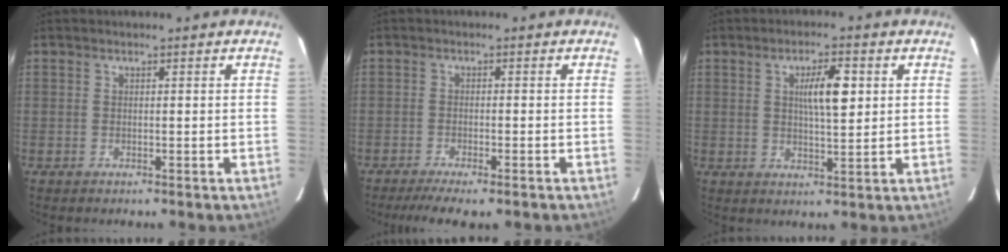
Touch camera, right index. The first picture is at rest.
{"total": 7.5, "force": [-6.1, 1.4, 4.2], "torque": [-0.057, -0.011, -0.092]}
{"total": 5.7, "force": [1.3, 1.0, 5.4], "torque": [-0.095, 0.006, 0.022]}